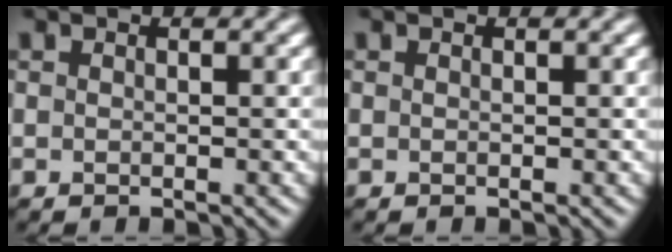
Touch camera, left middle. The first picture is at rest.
{"total": 0.0}